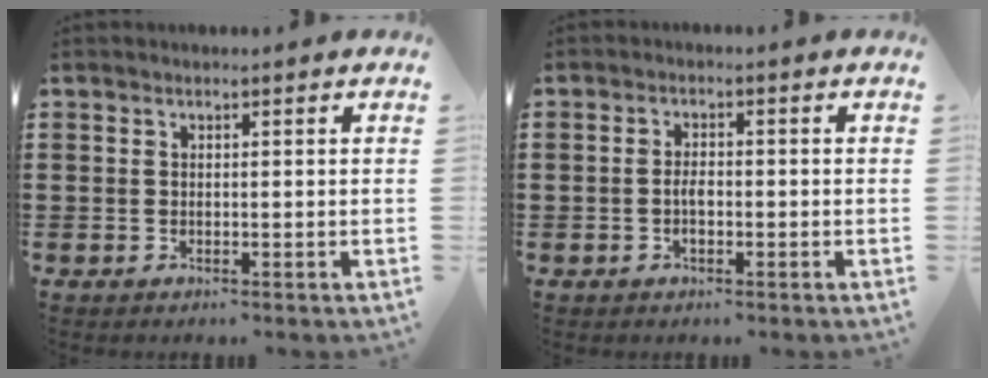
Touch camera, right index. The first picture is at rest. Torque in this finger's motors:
{"motor_torque": [1.42, 0.72, 0.22, 0.01]}